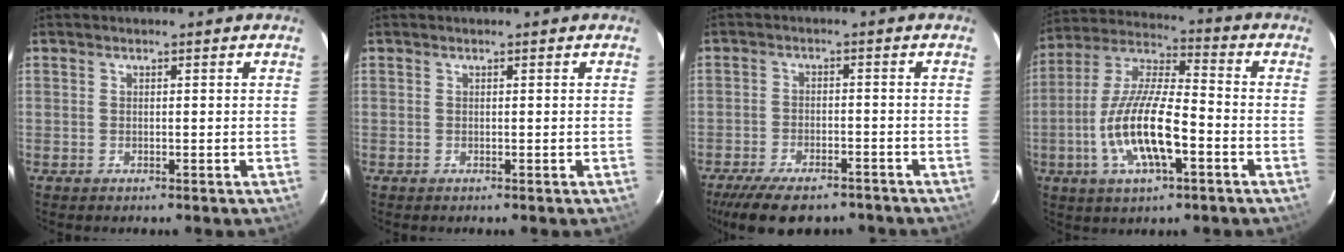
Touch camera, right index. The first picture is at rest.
{"total": 0.0}
{"total": 14.1, "force": [-10.9, 5.5, 7.0], "torque": [-0.157, -0.023, -0.167]}
{"total": 15.8, "force": [-5.1, 4.8, 14.2], "torque": [-0.290, -0.005, -0.097]}